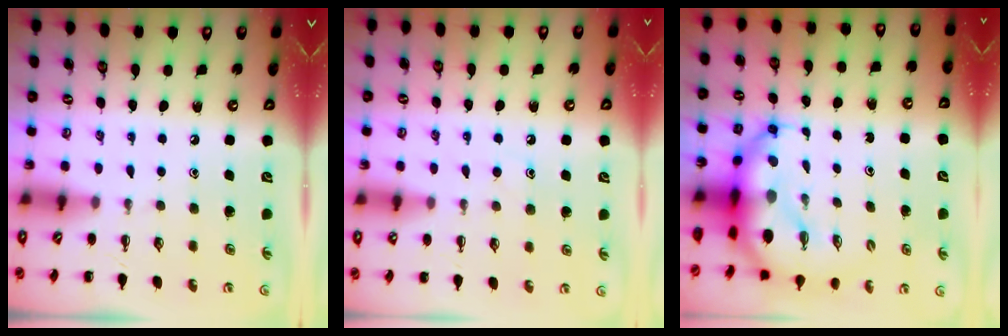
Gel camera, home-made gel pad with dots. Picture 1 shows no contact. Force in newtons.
{"total": 6.0, "press": 5.9, "slide": 1.2}
{"total": 10.9, "press": 10.4, "slide": 3.1}